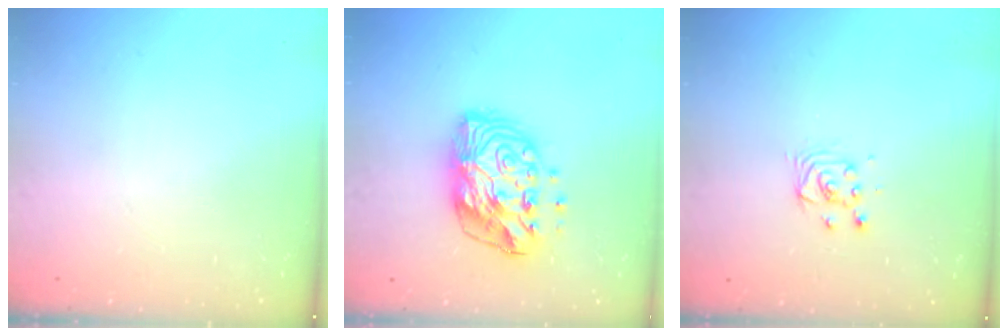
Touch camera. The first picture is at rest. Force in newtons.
{"total": 13.7, "press": 13.6, "slide": 1.2}
{"total": 3.3, "press": 3.3, "slide": 0.3}